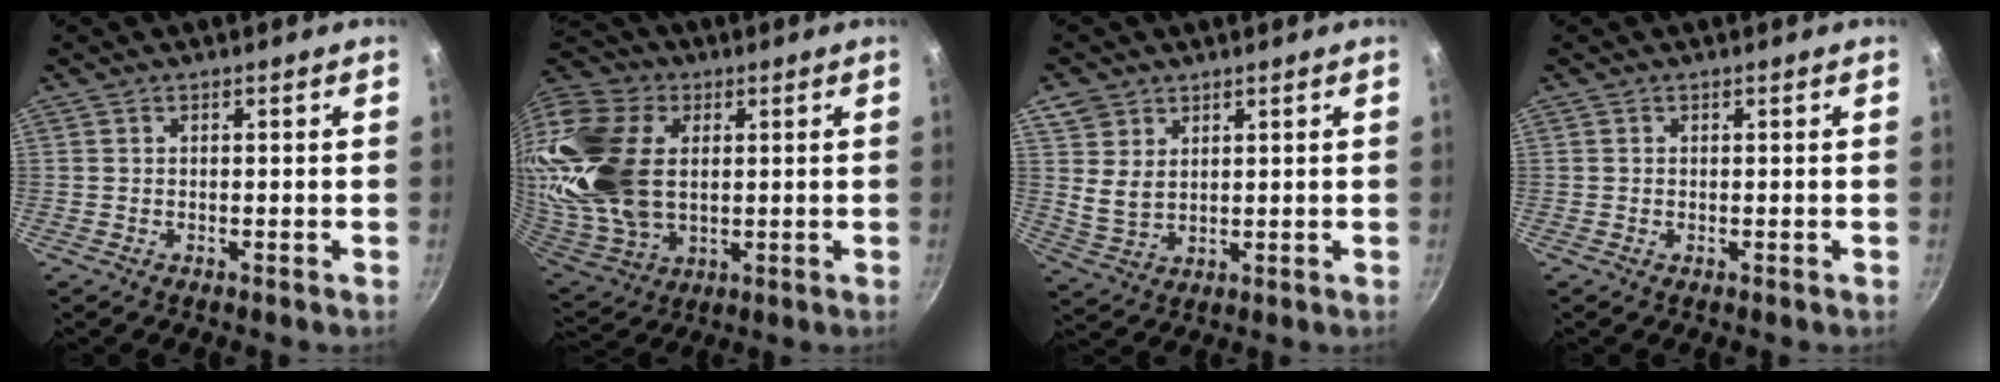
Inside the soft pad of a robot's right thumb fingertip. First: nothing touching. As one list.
[{"total": 27.7, "force": [4.7, 18.7, 19.9], "torque": [-0.428, 0.002, 0.092]}, {"total": 6.0, "force": [2.9, 4.5, 2.8], "torque": [-0.040, -0.020, 0.060]}, {"total": 0.0}]